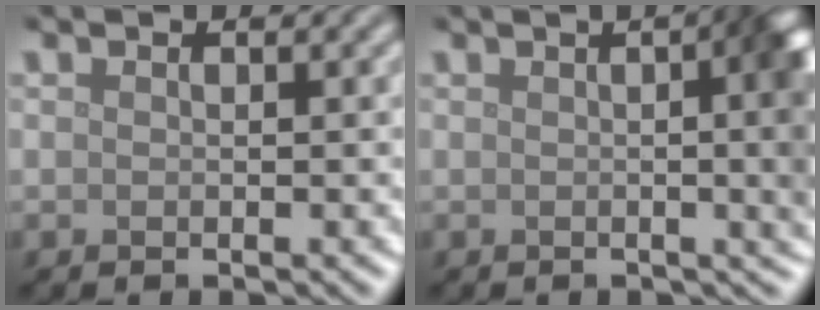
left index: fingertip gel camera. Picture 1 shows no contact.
{"total": 11.0, "force": [0.6, 4.8, 9.9], "torque": [-0.061, 0.019, -0.008]}